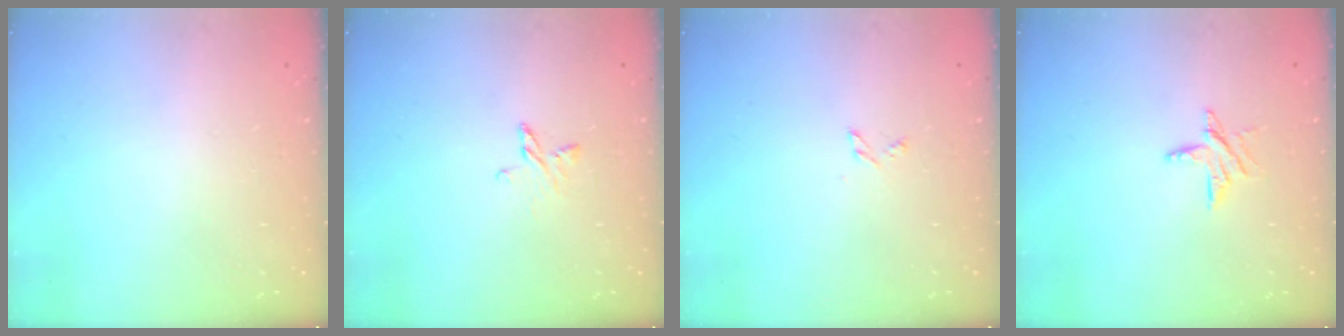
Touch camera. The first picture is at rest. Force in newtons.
{"total": 3.2, "press": 3.2, "slide": 0.3}
{"total": 2.4, "press": 2.4, "slide": 0.2}
{"total": 5.8, "press": 5.8, "slide": 0.5}